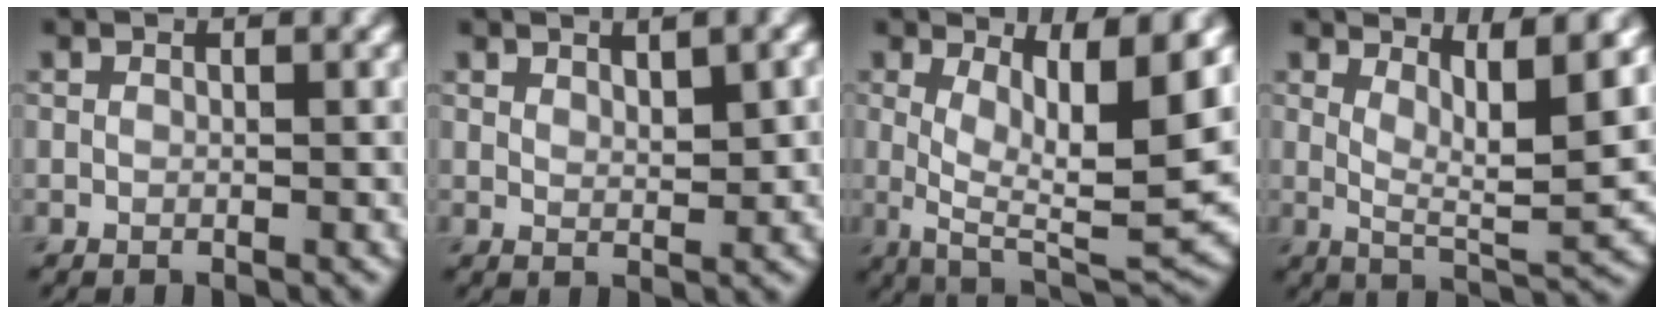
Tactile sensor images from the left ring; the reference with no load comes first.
{"total": 2.2, "force": [1.4, 0.6, 1.5], "torque": [-0.023, -0.001, 0.027]}
{"total": 9.0, "force": [1.8, 2.7, 8.4], "torque": [-0.127, -0.015, 0.034]}
{"total": 5.9, "force": [3.1, 1.3, 4.8], "torque": [-0.072, -0.011, 0.056]}